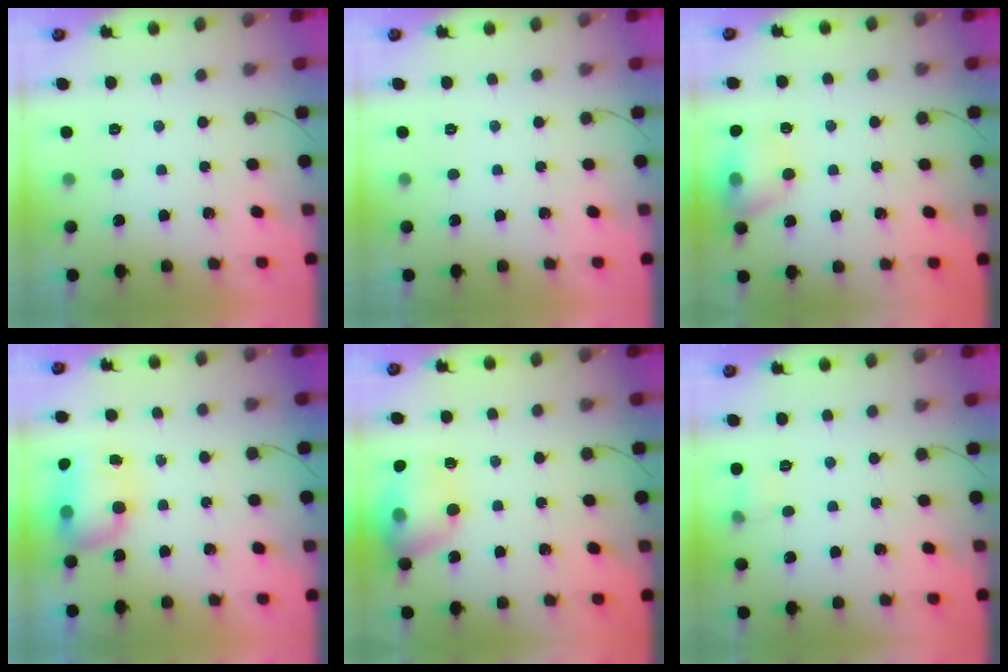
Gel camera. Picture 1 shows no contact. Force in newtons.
{"total": 0.0}
{"total": 12.8, "press": 12.7, "slide": 1.5}
{"total": 11.7, "press": 9.3, "slide": 7.1}
{"total": 15.3, "press": 15.1, "slide": 2.0}
{"total": 4.5, "press": 4.3, "slide": 1.5}